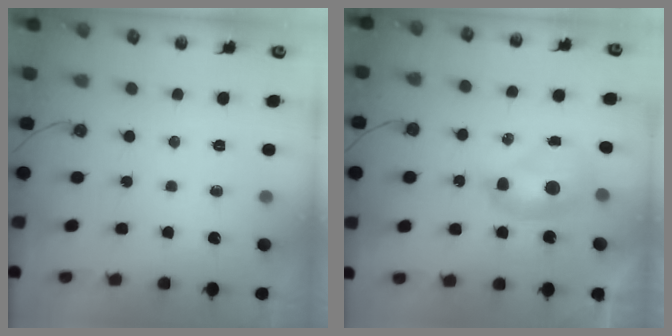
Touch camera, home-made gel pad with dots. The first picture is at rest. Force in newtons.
{"total": 2.7, "press": 2.7, "slide": 0.1}